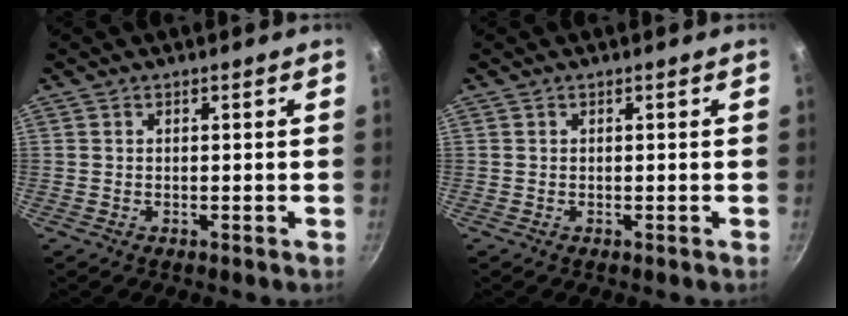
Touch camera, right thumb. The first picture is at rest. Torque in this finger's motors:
{"motor_torque": [0.00, 0.00, 0.00, 0.00, 0.01]}